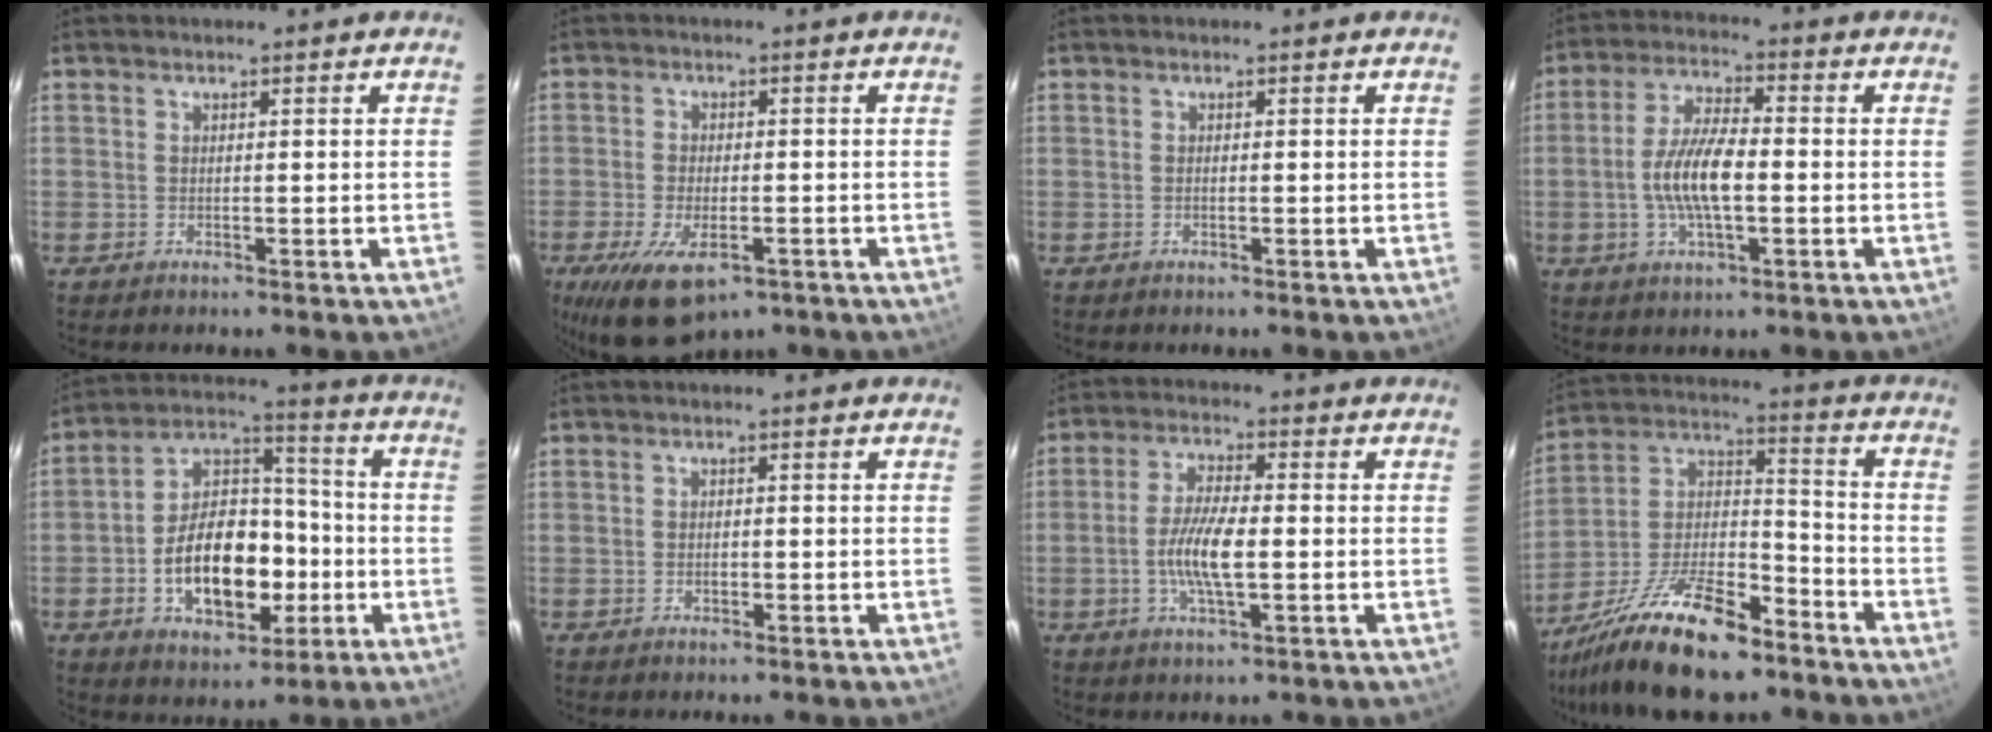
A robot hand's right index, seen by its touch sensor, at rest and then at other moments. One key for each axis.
{"total": 12.2, "fx": -6.8, "fy": 5.6, "fz": 8.4, "tx": -0.184, "ty": -0.038, "tz": -0.107}
{"total": 0.0}
{"total": 9.8, "fx": -1.6, "fy": 3.5, "fz": 9.0, "tx": -0.182, "ty": 0.005, "tz": -0.030}
{"total": 17.4, "fx": -4.6, "fy": 10.6, "fz": 13.0, "tx": -0.241, "ty": 0.030, "tz": -0.061}
{"total": 1.1, "fx": -0.4, "fy": 0.8, "fz": 0.5, "tx": -0.008, "ty": 0.001, "tz": -0.006}
{"total": 8.1, "fx": -1.4, "fy": 2.2, "fz": 7.7, "tx": -0.154, "ty": 0.000, "tz": -0.029}
{"total": 19.5, "fx": -13.5, "fy": 6.8, "fz": 12.3, "tx": -0.250, "ty": 0.000, "tz": -0.240}